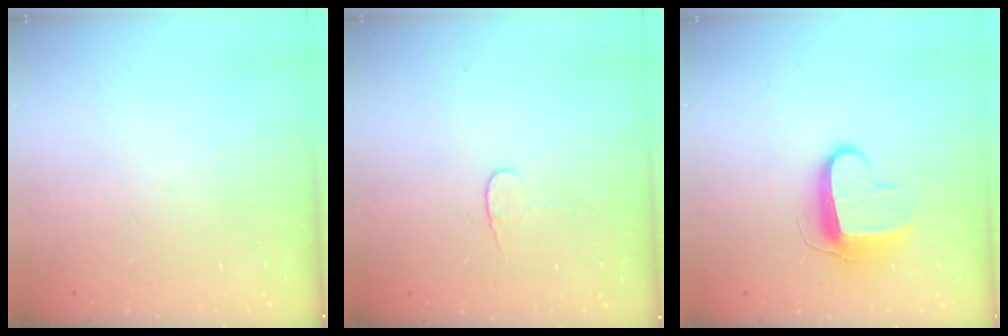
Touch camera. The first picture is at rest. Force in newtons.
{"total": 3.7, "press": 3.7, "slide": 0.5}
{"total": 9.6, "press": 9.6, "slide": 0.6}